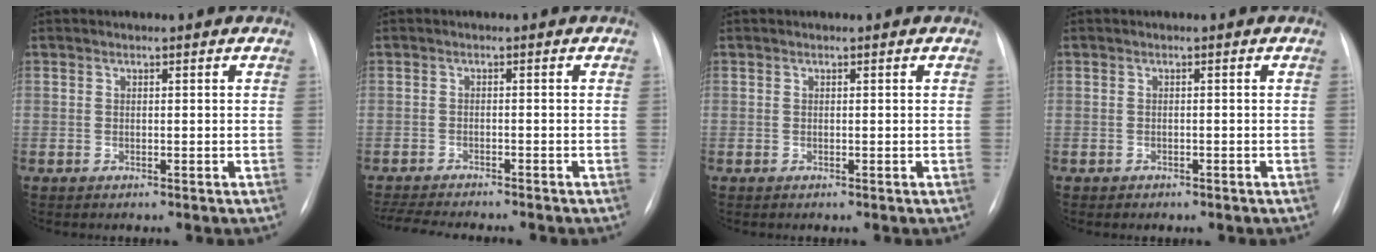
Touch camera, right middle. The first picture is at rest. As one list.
[{"total": 10.0, "force": [-9.0, 1.2, 4.2], "torque": [-0.062, -0.012, -0.132]}, {"total": 0.0}, {"total": 9.5, "force": [-7.4, 5.9, 0.4], "torque": [0.017, 0.044, -0.092]}]